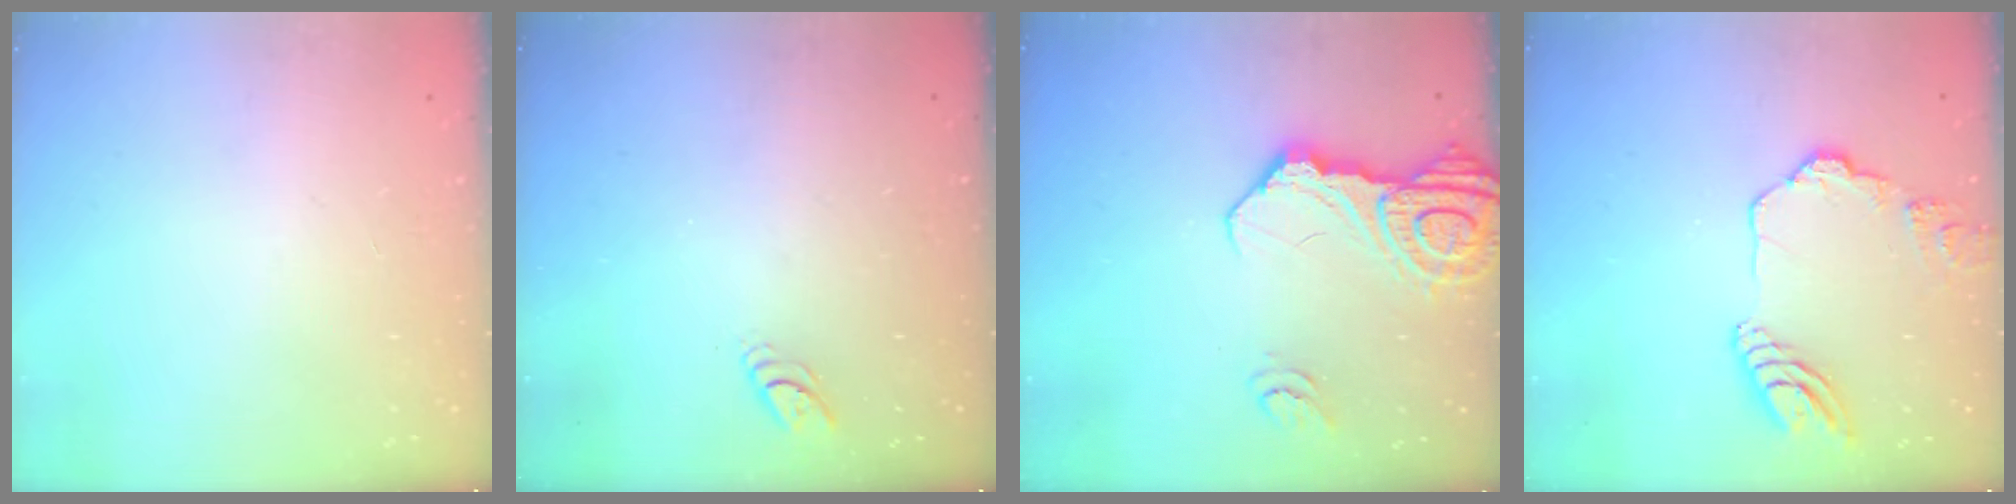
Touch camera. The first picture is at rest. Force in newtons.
{"total": 3.8, "press": 3.8, "slide": 0.3}
{"total": 16.4, "press": 16.3, "slide": 1.9}
{"total": 12.2, "press": 12.2, "slide": 1.1}